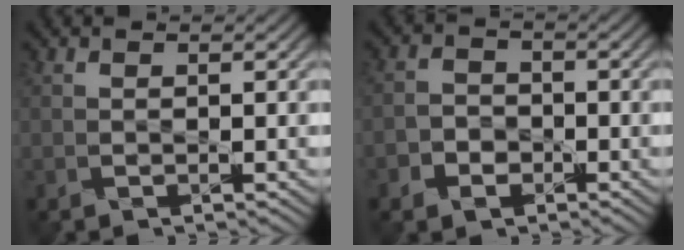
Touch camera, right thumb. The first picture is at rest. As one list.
[{"total": 3.1, "force": [-1.6, 2.4, 1.2], "torque": [-0.017, -0.001, -0.036]}]